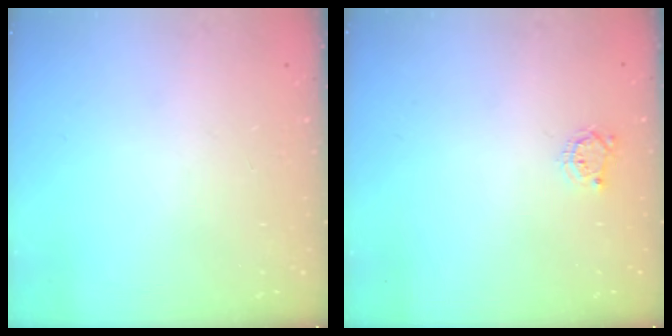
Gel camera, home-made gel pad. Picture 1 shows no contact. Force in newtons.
{"total": 3.7, "press": 3.7, "slide": 0.5}